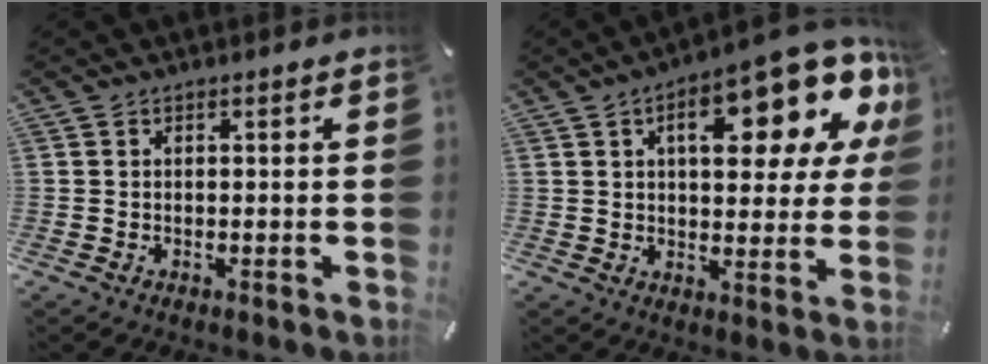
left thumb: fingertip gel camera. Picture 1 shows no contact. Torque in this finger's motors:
{"motor_torque": [2.45, 2.56, 1.67, -1.10, 0.20]}